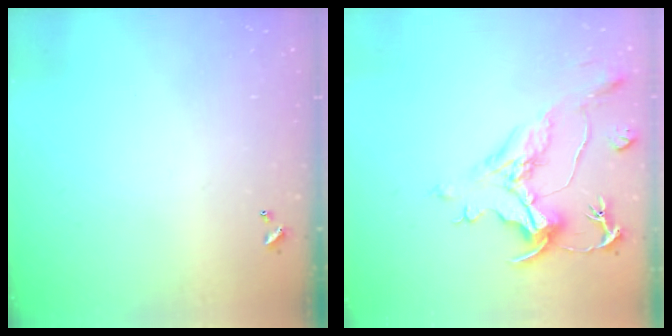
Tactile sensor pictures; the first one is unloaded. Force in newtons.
{"total": 1.6, "press": 0.0, "slide": 1.6}